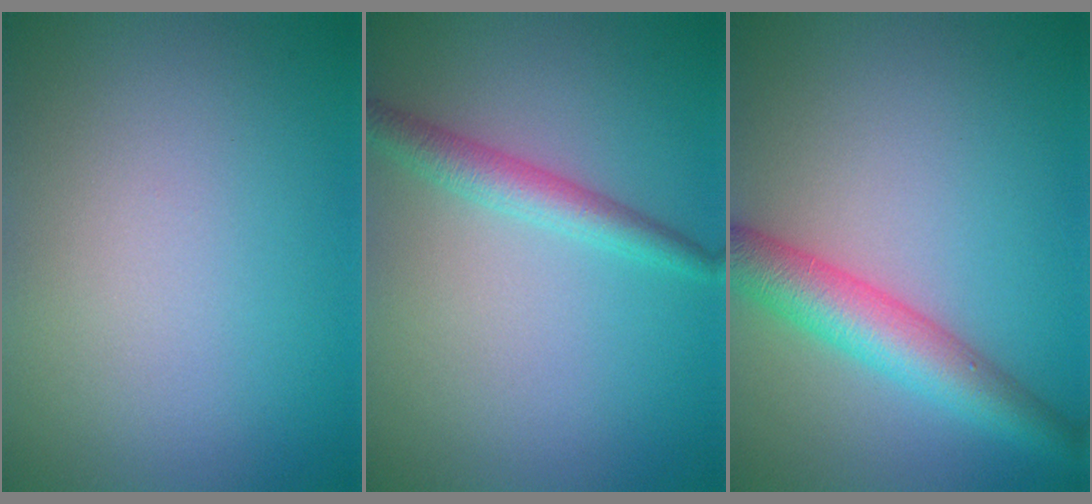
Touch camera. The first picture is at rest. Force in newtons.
{"total": 2.5, "press": 2.5, "slide": 0.0}
{"total": 5.4, "press": 5.4, "slide": 0.2}